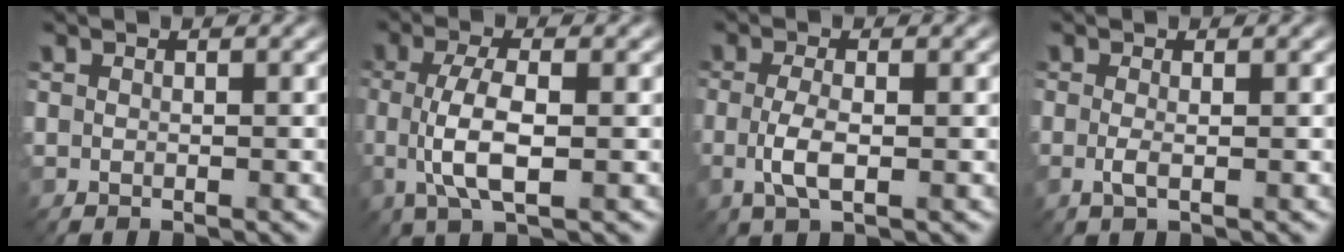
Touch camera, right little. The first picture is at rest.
{"total": 5.0, "force": [-0.4, 1.6, 4.8], "torque": [-0.103, -0.002, -0.007]}
{"total": 3.0, "force": [-0.5, 0.9, 2.8], "torque": [-0.063, -0.003, -0.014]}
{"total": 1.4, "force": [-0.2, 0.3, 1.3], "torque": [-0.029, -0.004, -0.006]}